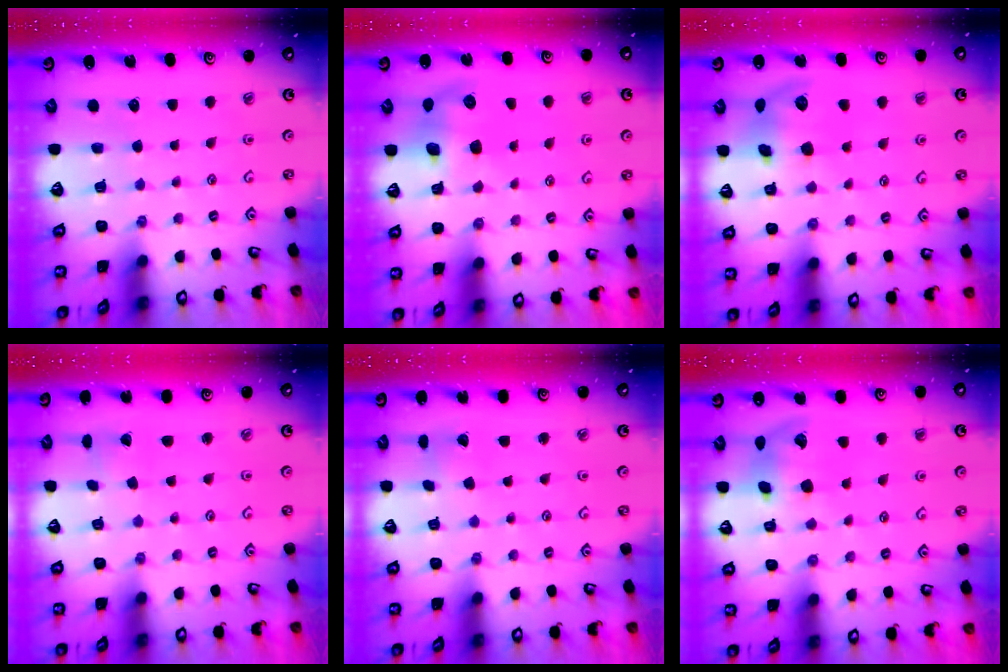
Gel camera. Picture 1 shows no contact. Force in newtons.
{"total": 8.0, "press": 8.0, "slide": 1.0}
{"total": 11.6, "press": 11.5, "slide": 1.8}
{"total": 0.9, "press": 0.9, "slide": 0.1}
{"total": 1.8, "press": 1.7, "slide": 0.1}
{"total": 13.3, "press": 13.2, "slide": 2.1}